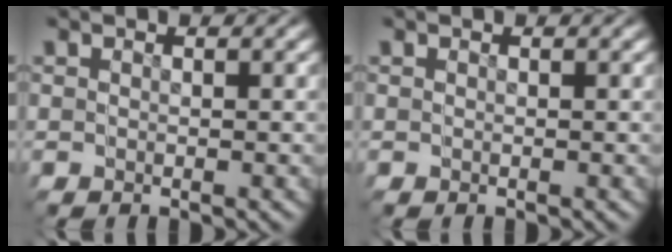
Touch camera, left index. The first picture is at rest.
{"total": 0.0}